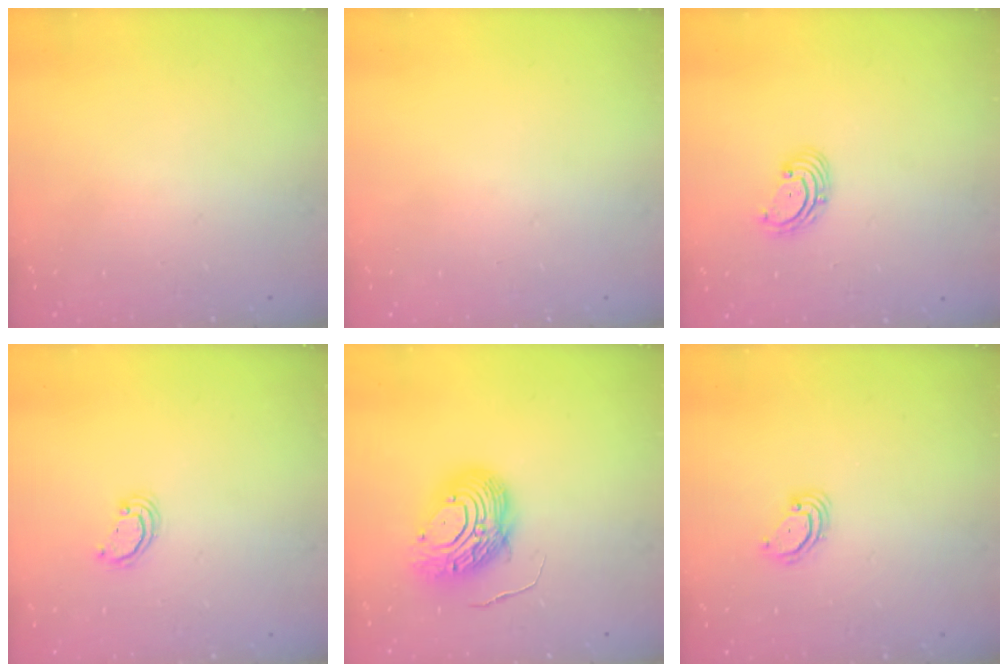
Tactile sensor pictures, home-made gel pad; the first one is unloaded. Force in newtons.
{"total": 0.0}
{"total": 2.9, "press": 2.9, "slide": 0.3}
{"total": 2.1, "press": 2.1, "slide": 0.1}
{"total": 12.3, "press": 12.3, "slide": 1.1}
{"total": 3.1, "press": 3.1, "slide": 0.2}